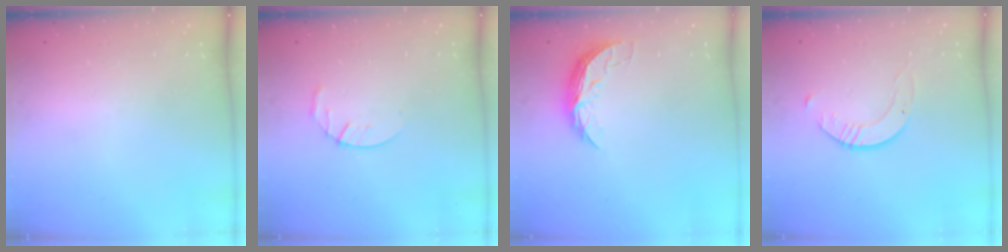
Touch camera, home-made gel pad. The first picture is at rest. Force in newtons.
{"total": 3.0, "press": 2.9, "slide": 0.5}
{"total": 6.9, "press": 6.9, "slide": 0.5}
{"total": 2.6, "press": 2.6, "slide": 0.3}